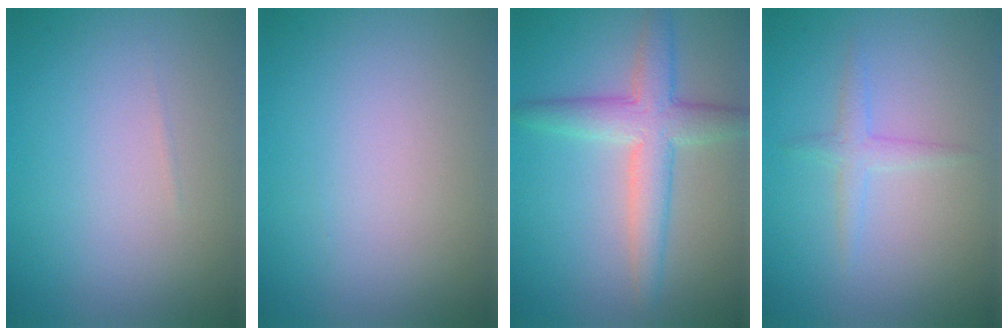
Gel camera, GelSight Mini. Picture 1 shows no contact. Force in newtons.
{"total": 0.0}
{"total": 4.8, "press": 4.8, "slide": 0.2}
{"total": 1.5, "press": 1.5, "slide": 0.0}